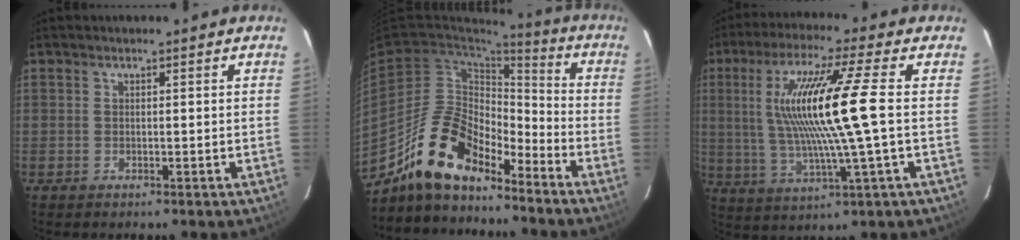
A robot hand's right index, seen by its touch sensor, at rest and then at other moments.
{"total": 15.9, "force": [-12.5, 6.0, 7.7], "torque": [-0.151, 0.010, -0.231]}
{"total": 15.7, "force": [1.5, 0.1, 15.7], "torque": [-0.295, -0.001, 0.036]}